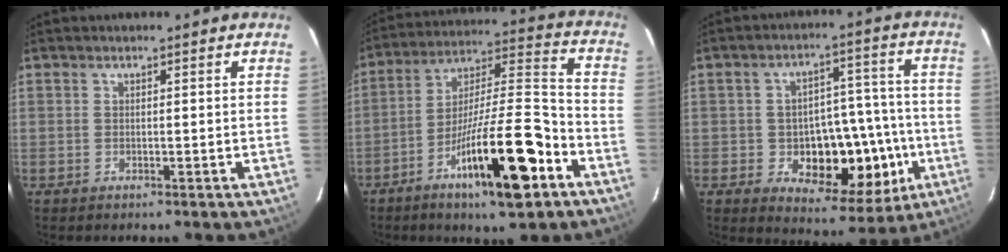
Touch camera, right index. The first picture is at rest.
{"total": 18.3, "force": [-9.0, 2.5, 15.8], "torque": [-0.264, -0.004, -0.142]}
{"total": 14.6, "force": [-3.8, 7.6, 11.9], "torque": [-0.147, 0.026, -0.038]}